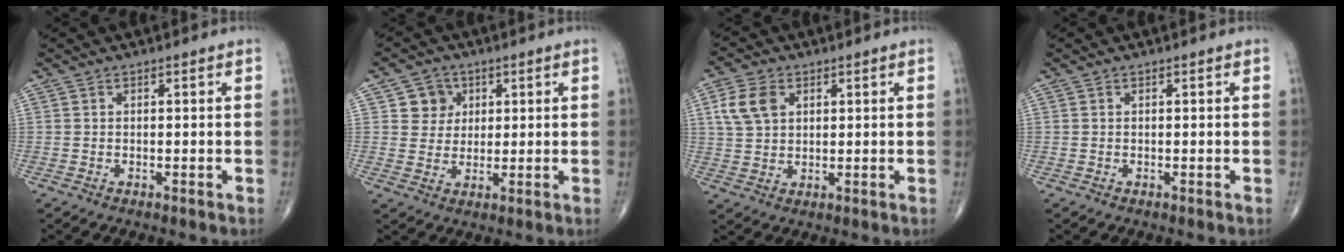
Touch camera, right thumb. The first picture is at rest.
{"total": 5.3, "force": [1.9, 4.9, 1.1], "torque": [0.011, -0.003, 0.029]}
{"total": 7.0, "force": [2.4, 4.8, 4.4], "torque": [-0.080, 0.000, 0.046]}
{"total": 0.0}